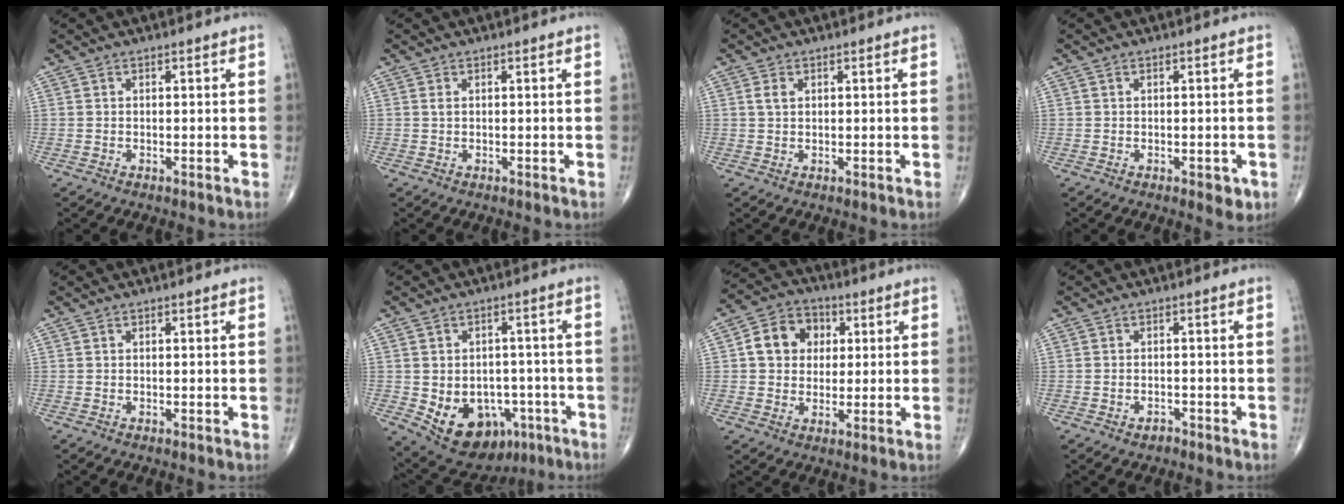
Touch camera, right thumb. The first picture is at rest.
{"total": 0.6, "force": [0.2, 0.3, 0.5], "torque": [-0.009, 0.004, 0.004]}
{"total": 2.0, "force": [0.7, 1.2, 1.4], "torque": [-0.028, 0.003, 0.015]}
{"total": 2.9, "force": [-0.9, 1.4, 2.4], "torque": [-0.016, -0.001, -0.007]}
{"total": 0.0}
{"total": 14.2, "force": [-5.1, 10.2, 8.5], "torque": [-0.101, 0.024, -0.054]}
{"total": 9.7, "force": [1.9, 8.1, 5.0], "torque": [-0.050, 0.008, 0.022]}
{"total": 1.5, "force": [-1.1, 0.9, 0.5], "torque": [-0.008, 0.007, -0.016]}